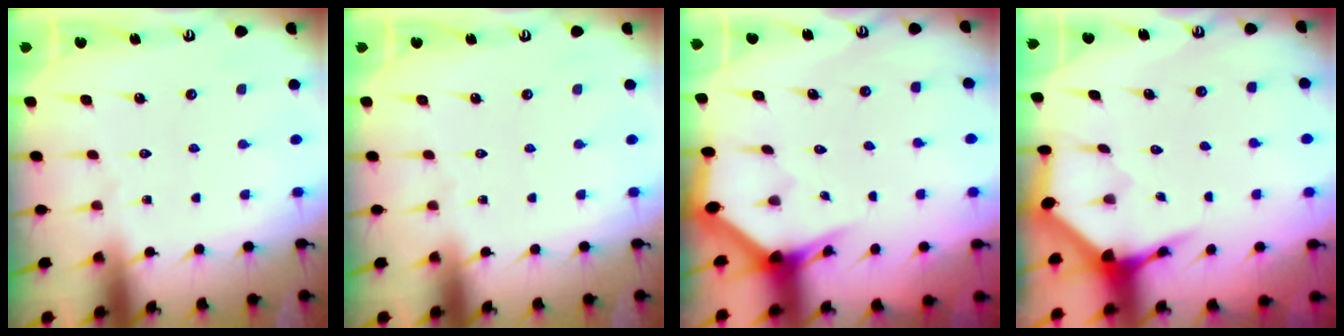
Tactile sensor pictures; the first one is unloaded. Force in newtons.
{"total": 0.0}
{"total": 2.9, "press": 2.9, "slide": 0.0}
{"total": 4.0, "press": 3.9, "slide": 0.5}